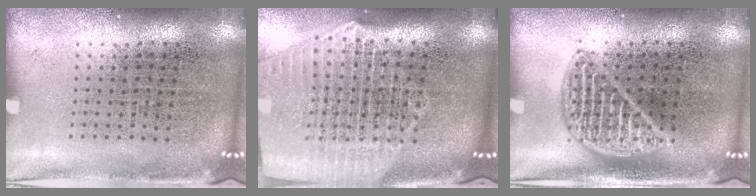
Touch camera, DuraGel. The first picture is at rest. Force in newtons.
{"total": 2.8, "press": 2.3, "slide": 1.5}
{"total": 1.8, "press": 1.8, "slide": 0.2}